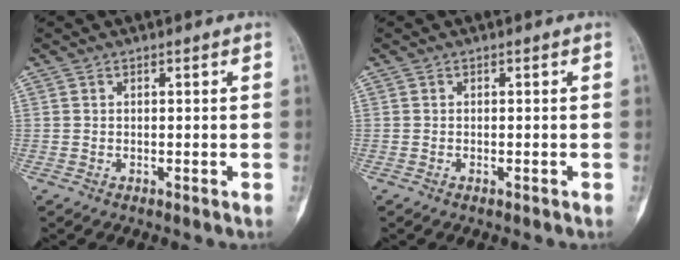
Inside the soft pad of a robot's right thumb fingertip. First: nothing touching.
{"total": 0.5, "force": [-0.3, 0.2, 0.3], "torque": [-0.008, 0.004, -0.004]}